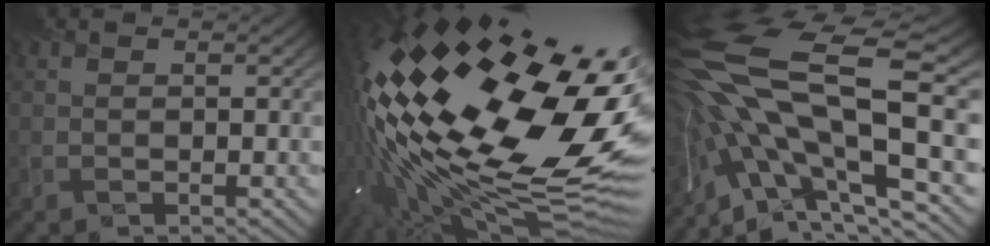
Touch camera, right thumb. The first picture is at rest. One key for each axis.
{"total": 20.5, "fx": 1.0, "fy": 8.1, "fz": 18.8, "tx": -0.360, "ty": -0.045, "tz": 0.012}
{"total": 18.6, "fx": -2.8, "fy": 6.6, "fz": 17.1, "tx": -0.331, "ty": -0.014, "tz": -0.047}